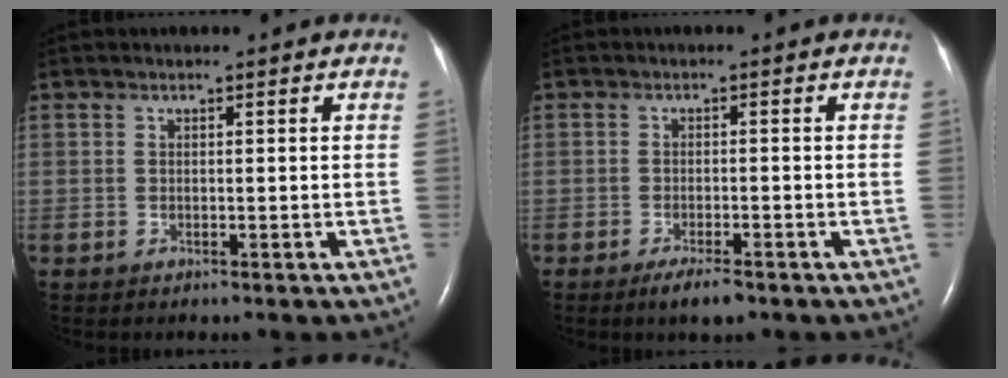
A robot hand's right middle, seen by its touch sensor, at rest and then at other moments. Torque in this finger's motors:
{"motor_torque": [0.44, -0.36, 0.00, 0.02]}